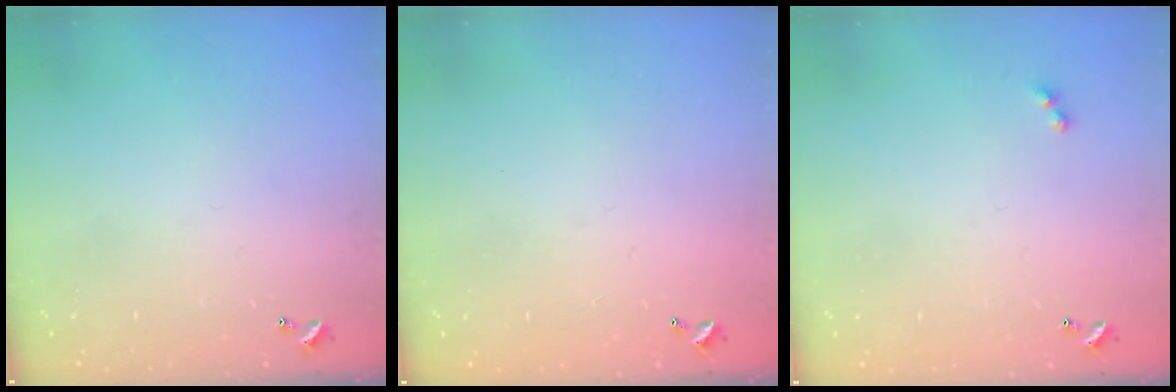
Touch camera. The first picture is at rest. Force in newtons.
{"total": 3.0, "press": 3.0, "slide": 0.1}
{"total": 2.5, "press": 2.4, "slide": 0.5}